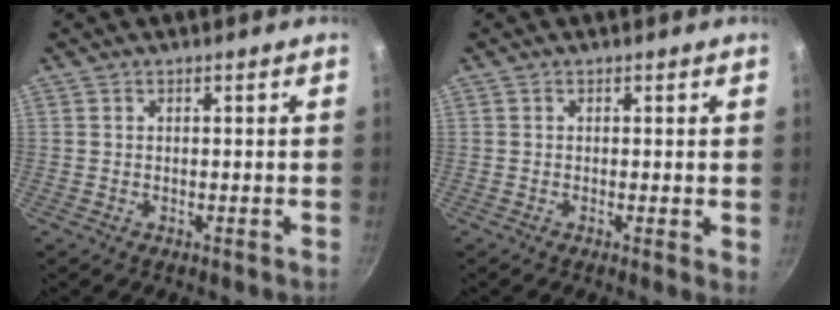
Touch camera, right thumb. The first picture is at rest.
{"total": 1.4, "force": [0.1, 0.4, 1.4], "torque": [-0.019, -0.005, -0.001]}